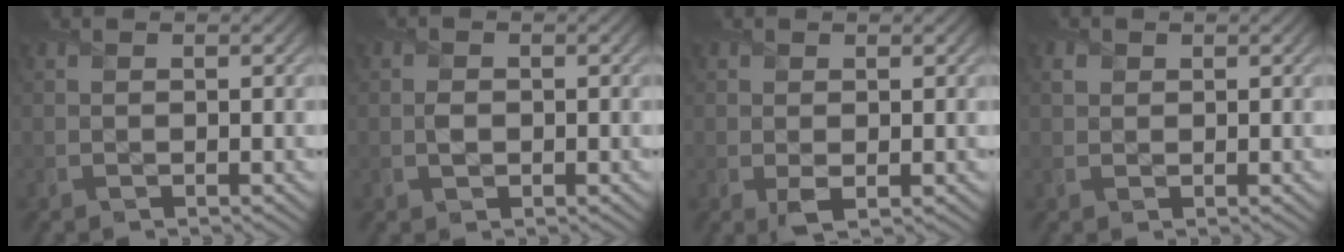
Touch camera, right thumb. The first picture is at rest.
{"total": 1.3, "force": [-0.1, 1.1, 0.7], "torque": [-0.016, -0.005, -0.005]}
{"total": 1.6, "force": [-0.1, 1.0, 1.3], "torque": [-0.030, -0.008, -0.002]}
{"total": 1.3, "force": [0.5, 1.1, 0.3], "torque": [-0.007, -0.002, 0.008]}